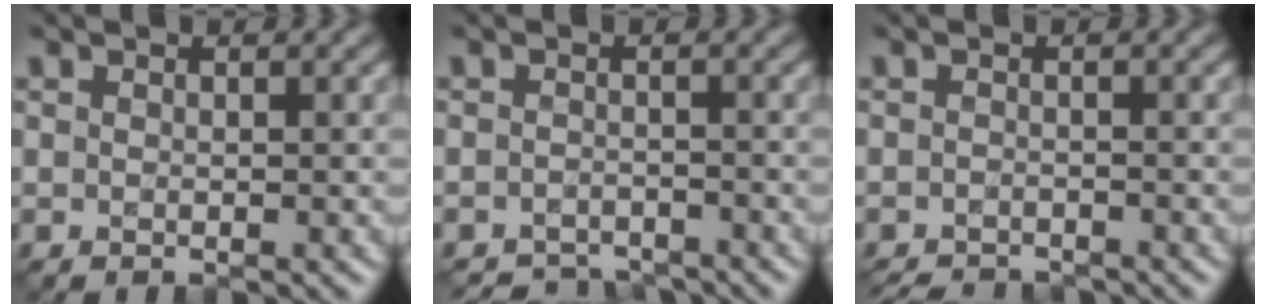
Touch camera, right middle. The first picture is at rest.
{"total": 3.6, "force": [-3.6, 0.5, 0.0], "torque": [0.005, -0.009, -0.055]}
{"total": 3.6, "force": [-3.5, 0.5, 0.6], "torque": [-0.008, -0.009, -0.051]}